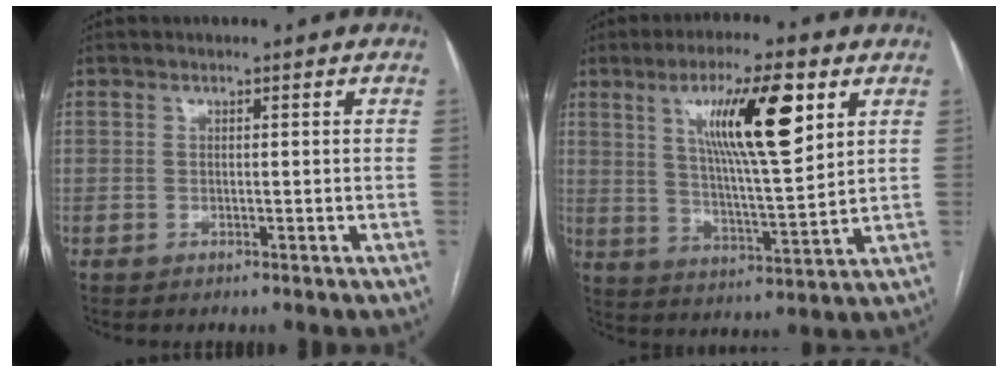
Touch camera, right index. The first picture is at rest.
{"total": 13.7, "force": [5.9, 1.7, 12.3], "torque": [-0.214, 0.003, 0.102]}